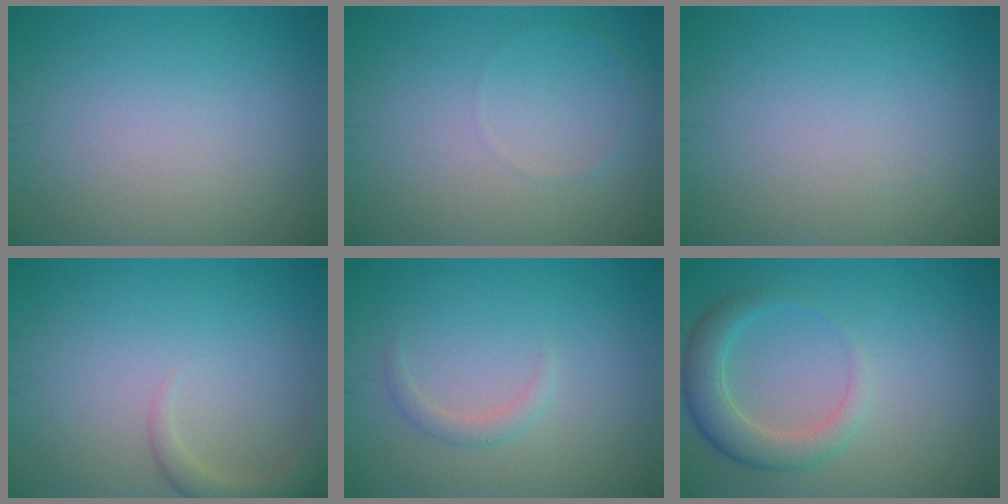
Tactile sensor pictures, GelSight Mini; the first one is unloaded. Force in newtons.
{"total": 0.6, "press": 0.6, "slide": 0.1}
{"total": 0.0}
{"total": 2.3, "press": 2.3, "slide": 0.3}
{"total": 1.2, "press": 1.2, "slide": 0.1}
{"total": 3.7, "press": 3.7, "slide": 0.3}